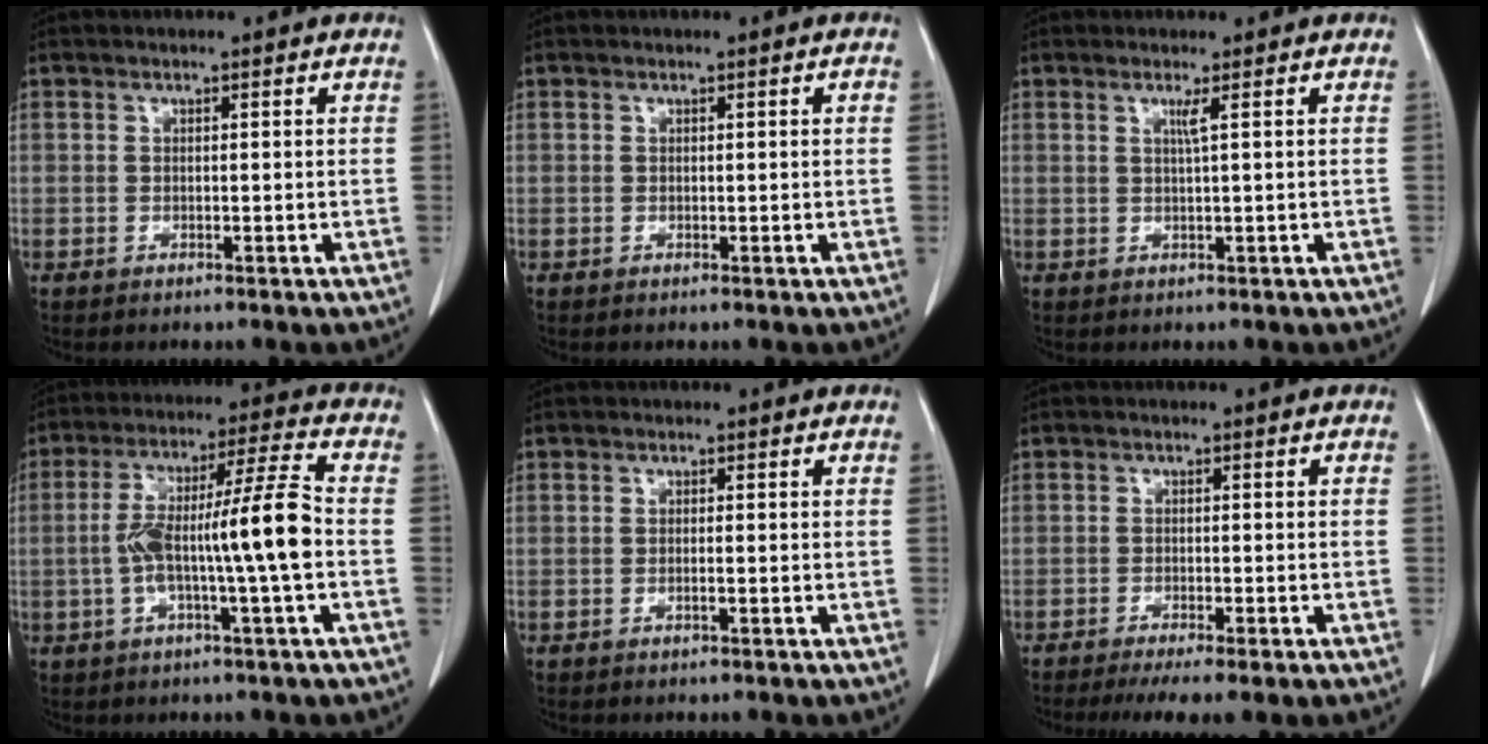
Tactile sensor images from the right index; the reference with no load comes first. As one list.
[{"total": 0.6, "force": [0.1, 0.1, 0.6], "torque": [-0.011, 0.000, 0.002]}, {"total": 1.3, "force": [0.5, -0.5, 1.1], "torque": [-0.026, -0.004, 0.011]}, {"total": 12.2, "force": [-1.8, -0.2, 12.1], "torque": [-0.223, 0.020, -0.037]}, {"total": 0.9, "force": [-0.3, -0.1, 0.8], "torque": [-0.017, 0.000, -0.005]}, {"total": 7.1, "force": [-5.4, 0.7, 4.6], "torque": [-0.061, -0.013, -0.079]}]